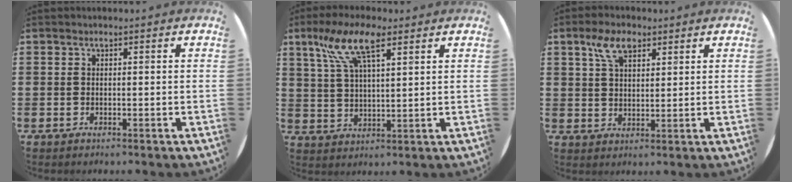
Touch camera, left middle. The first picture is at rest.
{"total": 8.9, "force": [5.6, 2.8, 6.3], "torque": [-0.141, 0.001, 0.099]}
{"total": 5.4, "force": [3.3, 2.7, 3.2], "torque": [-0.066, 0.007, 0.059]}